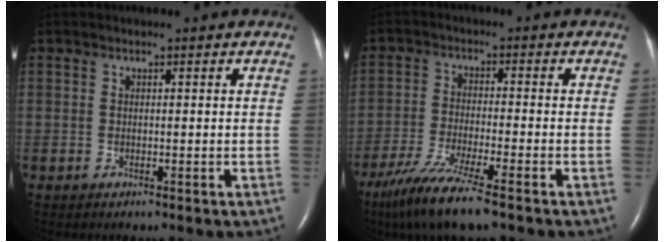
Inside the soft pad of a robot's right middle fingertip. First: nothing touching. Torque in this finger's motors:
{"motor_torque": [0.90, -0.84, 0.21, 0.06]}